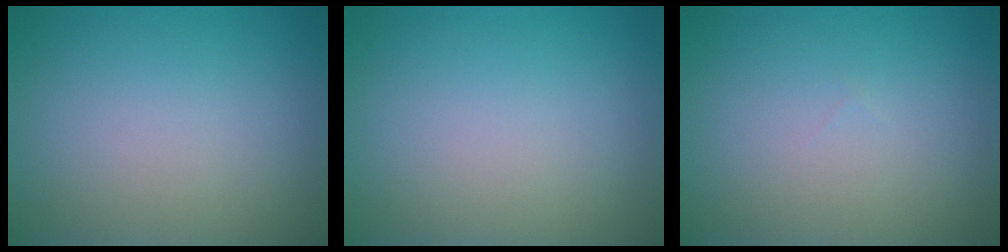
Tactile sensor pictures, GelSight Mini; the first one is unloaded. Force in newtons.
{"total": 0.0}
{"total": 0.0}